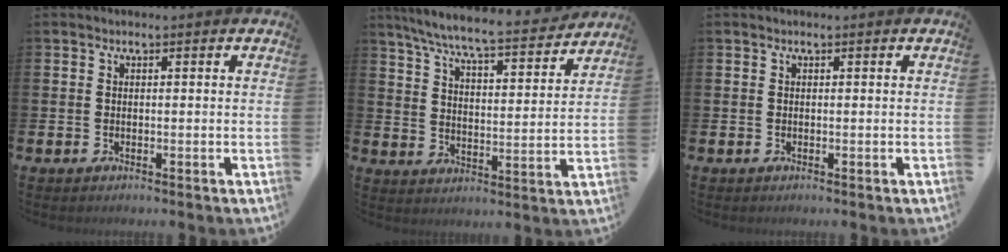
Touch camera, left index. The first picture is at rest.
{"total": 7.4, "force": [6.9, 0.4, 2.7], "torque": [-0.085, -0.050, 0.117]}
{"total": 0.0}